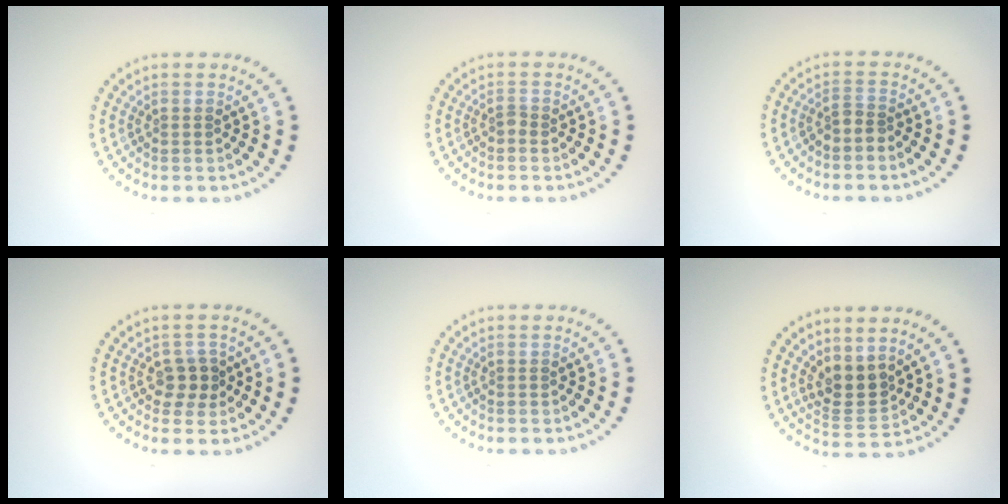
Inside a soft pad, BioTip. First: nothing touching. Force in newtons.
{"total": 0.8, "press": 0.6, "slide": 0.5}
{"total": 1.6, "press": 1.2, "slide": 1.0}
{"total": 2.1, "press": 1.9, "slide": 0.7}
{"total": 0.0}
{"total": 2.9, "press": 2.4, "slide": 1.6}